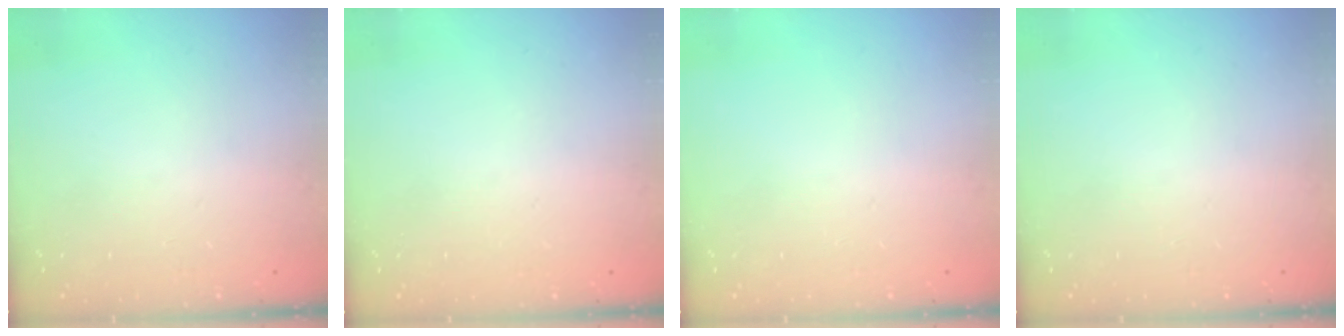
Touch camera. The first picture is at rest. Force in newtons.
{"total": 0.0}
{"total": 0.0}
{"total": 0.0}